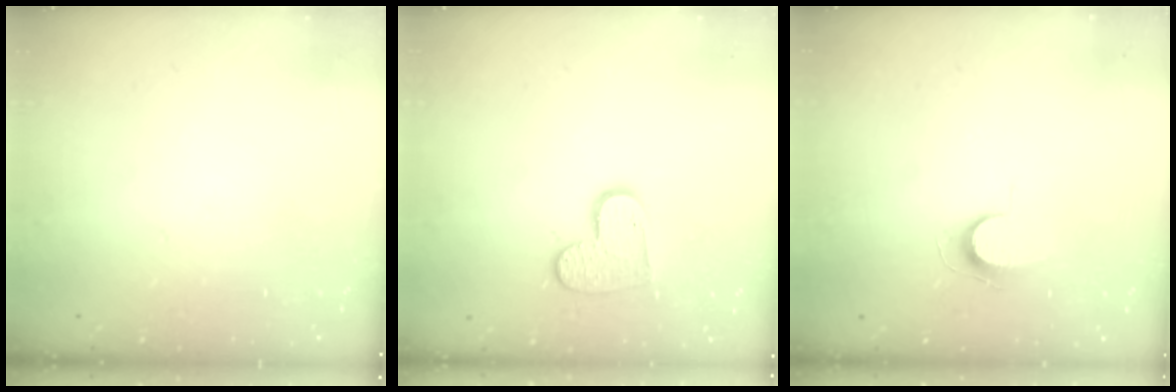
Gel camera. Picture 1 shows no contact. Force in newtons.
{"total": 10.0, "press": 10.0, "slide": 0.9}
{"total": 5.9, "press": 5.9, "slide": 0.6}